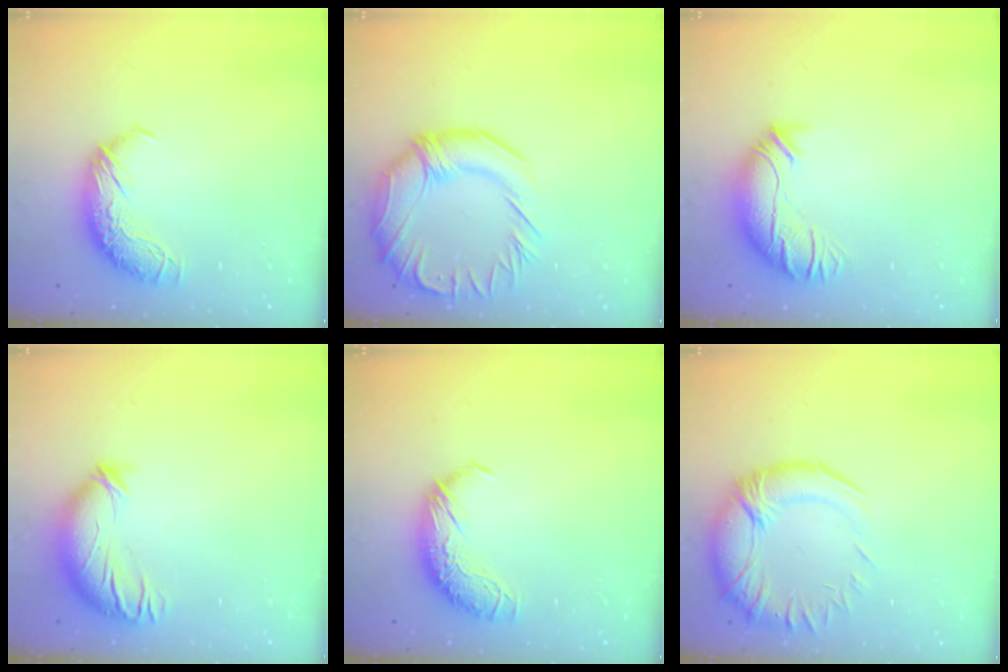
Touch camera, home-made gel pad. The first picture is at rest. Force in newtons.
{"total": 9.6, "press": 9.0, "slide": 3.3}
{"total": 2.5, "press": 0.8, "slide": 2.4}
{"total": 3.6, "press": 2.6, "slide": 2.4}
{"total": 0.0}
{"total": 6.3, "press": 4.8, "slide": 4.1}